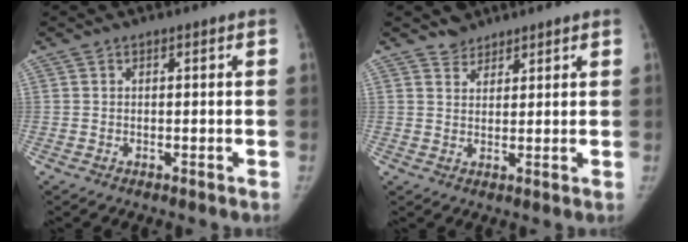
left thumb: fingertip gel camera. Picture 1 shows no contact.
{"total": 3.0, "force": [2.5, 1.6, 0.0], "torque": [0.020, -0.017, 0.037]}